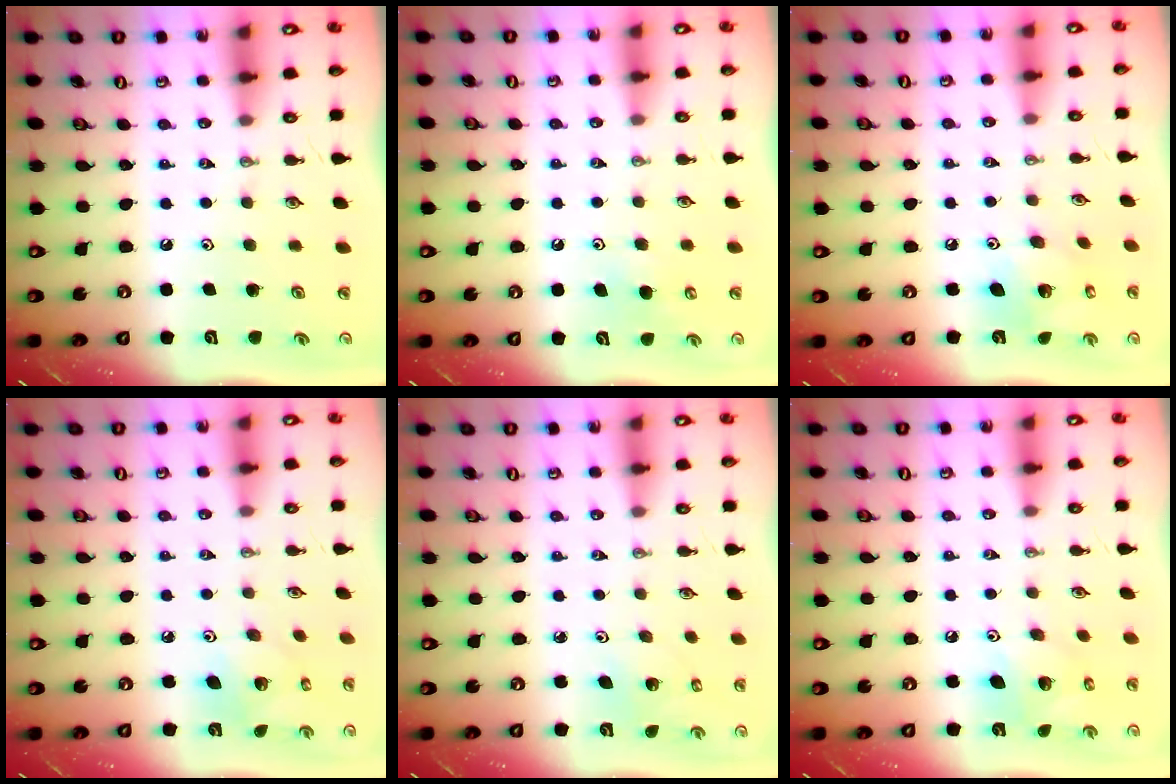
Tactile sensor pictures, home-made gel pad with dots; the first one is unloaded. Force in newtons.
{"total": 5.5, "press": 5.5, "slide": 0.5}
{"total": 9.5, "press": 9.5, "slide": 0.4}
{"total": 6.8, "press": 6.8, "slide": 0.2}
{"total": 2.1, "press": 2.1, "slide": 0.1}
{"total": 9.7, "press": 9.7, "slide": 0.4}